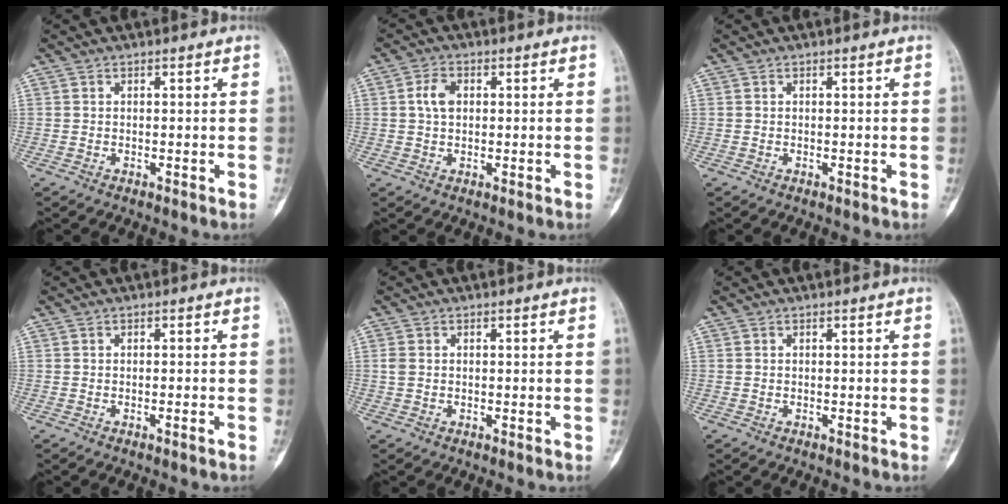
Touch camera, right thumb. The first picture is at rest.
{"total": 3.8, "force": [0.7, 2.6, 2.8], "torque": [-0.053, 0.005, 0.010]}
{"total": 0.0}
{"total": 0.9, "force": [-0.6, -0.1, 0.6], "torque": [-0.015, 0.004, -0.007]}
{"total": 1.3, "force": [0.1, 1.0, 0.8], "torque": [-0.024, 0.002, 0.002]}
{"total": 0.0}